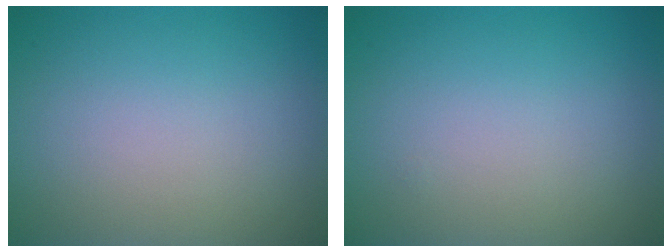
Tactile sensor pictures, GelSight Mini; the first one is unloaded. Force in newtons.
{"total": 0.0}